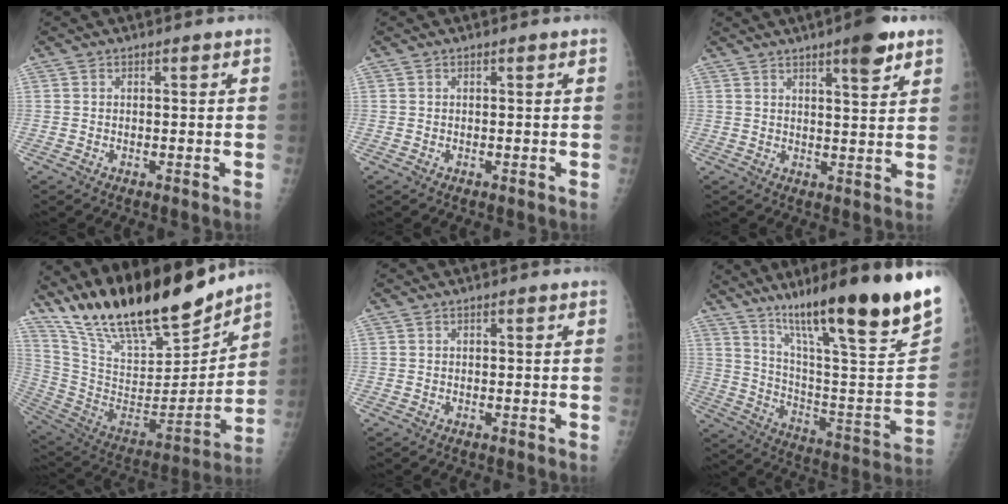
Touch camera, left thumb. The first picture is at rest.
{"total": 0.0}
{"total": 7.1, "force": [4.6, 1.4, 5.3], "torque": [-0.069, -0.024, 0.063]}
{"total": 24.9, "force": [21.4, 6.2, 11.2], "torque": [-0.162, -0.106, 0.377]}
{"total": 0.0}
{"total": 29.2, "force": [21.0, 2.2, 20.1], "torque": [-0.289, -0.109, 0.327]}